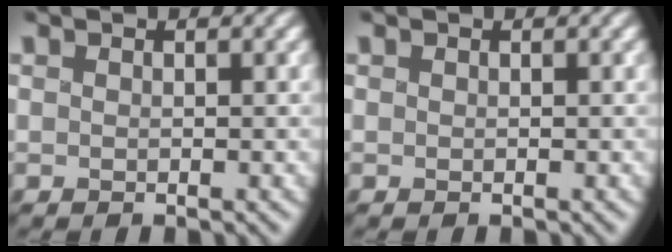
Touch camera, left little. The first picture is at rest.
{"total": 0.0}